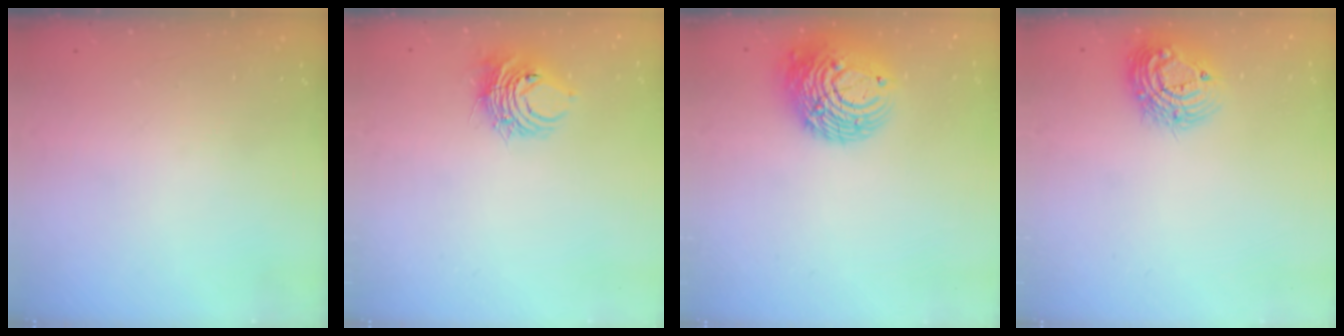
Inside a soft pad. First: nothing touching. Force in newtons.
{"total": 8.2, "press": 8.2, "slide": 1.0}
{"total": 13.3, "press": 13.2, "slide": 1.2}
{"total": 13.2, "press": 13.1, "slide": 0.9}